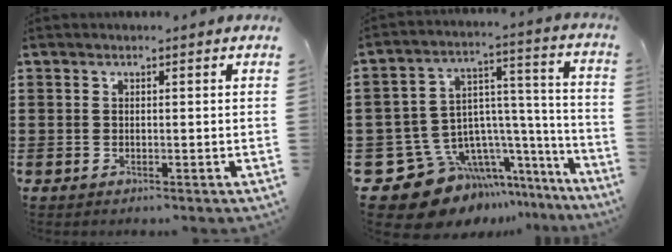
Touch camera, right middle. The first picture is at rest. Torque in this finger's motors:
{"motor_torque": [1.57, -0.57, 0.12, 0.05]}